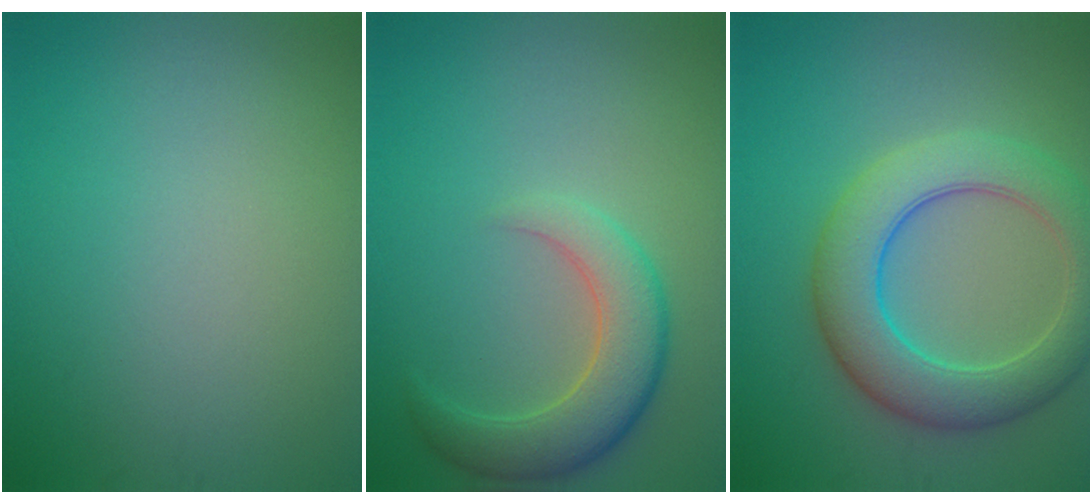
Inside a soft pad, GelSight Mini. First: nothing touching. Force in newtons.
{"total": 5.2, "press": 5.1, "slide": 0.6}
{"total": 7.6, "press": 7.6, "slide": 0.5}